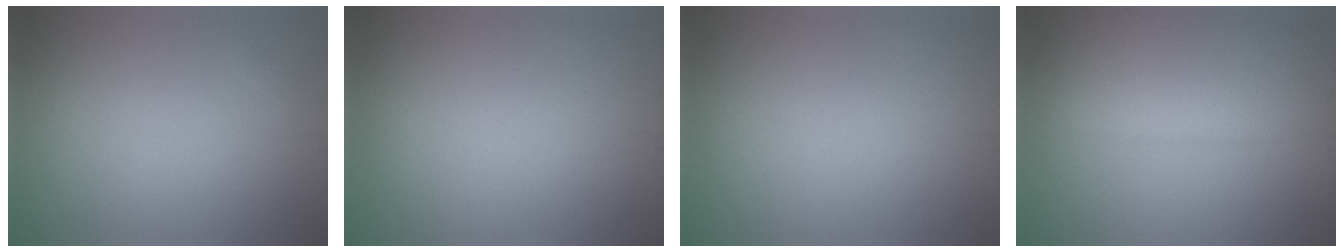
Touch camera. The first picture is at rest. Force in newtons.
{"total": 0.0}
{"total": 0.0}
{"total": 7.0, "press": 7.0, "slide": 0.6}